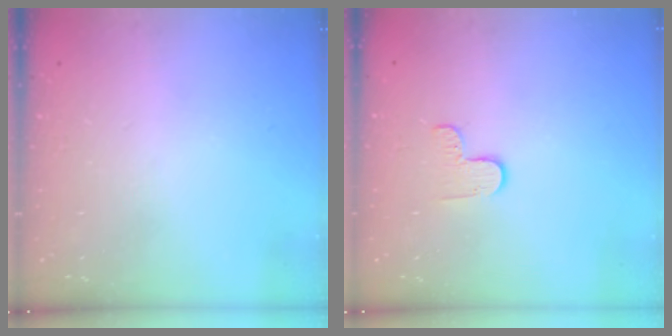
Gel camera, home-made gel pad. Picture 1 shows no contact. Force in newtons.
{"total": 3.8, "press": 3.8, "slide": 0.4}